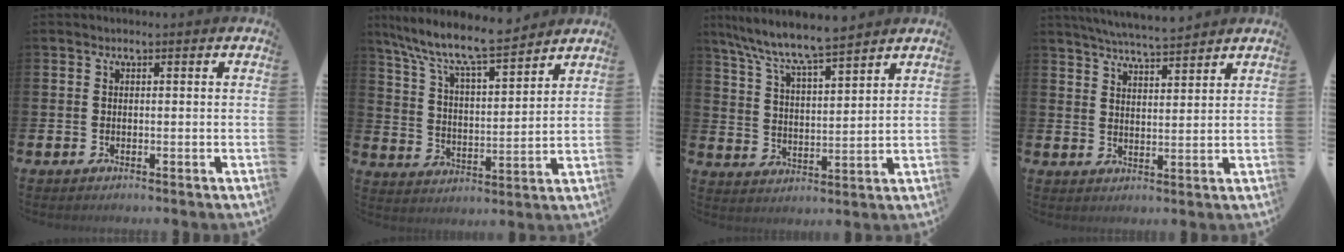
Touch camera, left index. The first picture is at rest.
{"total": 9.4, "force": [8.7, 1.0, 3.5], "torque": [-0.109, -0.059, 0.149]}
{"total": 8.0, "force": [7.5, 0.4, 2.8], "torque": [-0.087, -0.046, 0.133]}
{"total": 5.5, "force": [5.4, 0.1, 1.1], "torque": [-0.034, -0.027, 0.097]}